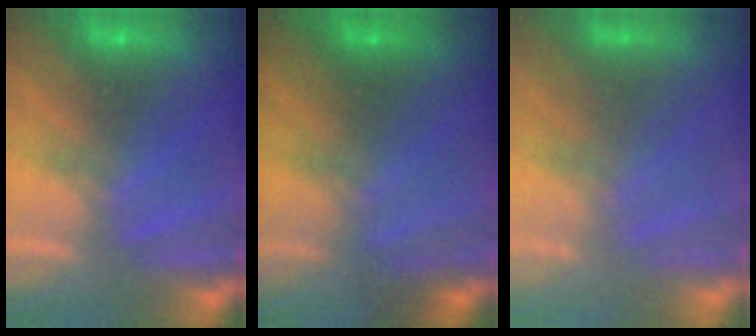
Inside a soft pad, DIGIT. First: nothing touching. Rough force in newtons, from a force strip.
{"total": 4.6}
{"total": 2.2}